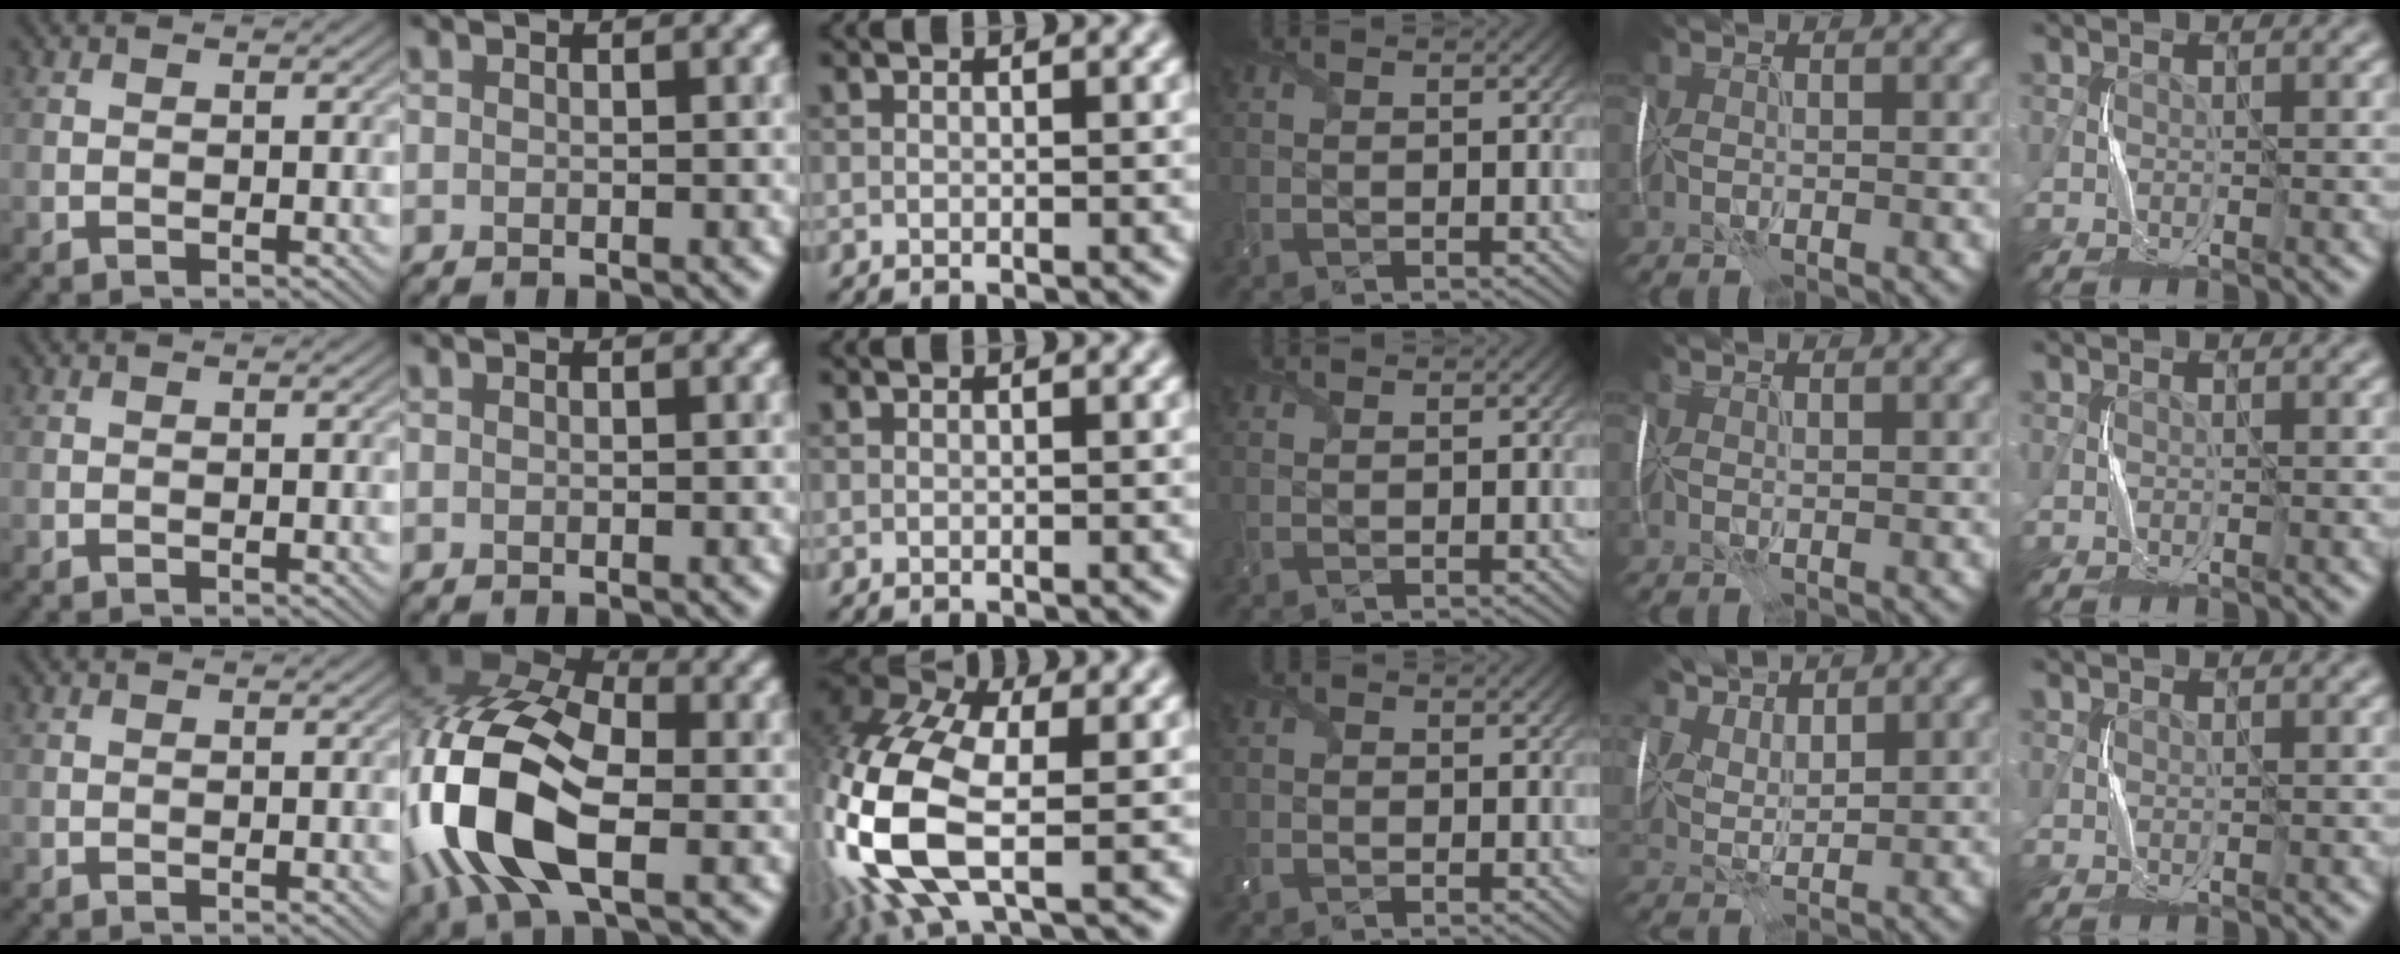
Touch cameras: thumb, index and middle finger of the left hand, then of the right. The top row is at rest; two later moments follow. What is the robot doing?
{"motion": "wrap", "object": "receipt paper"}